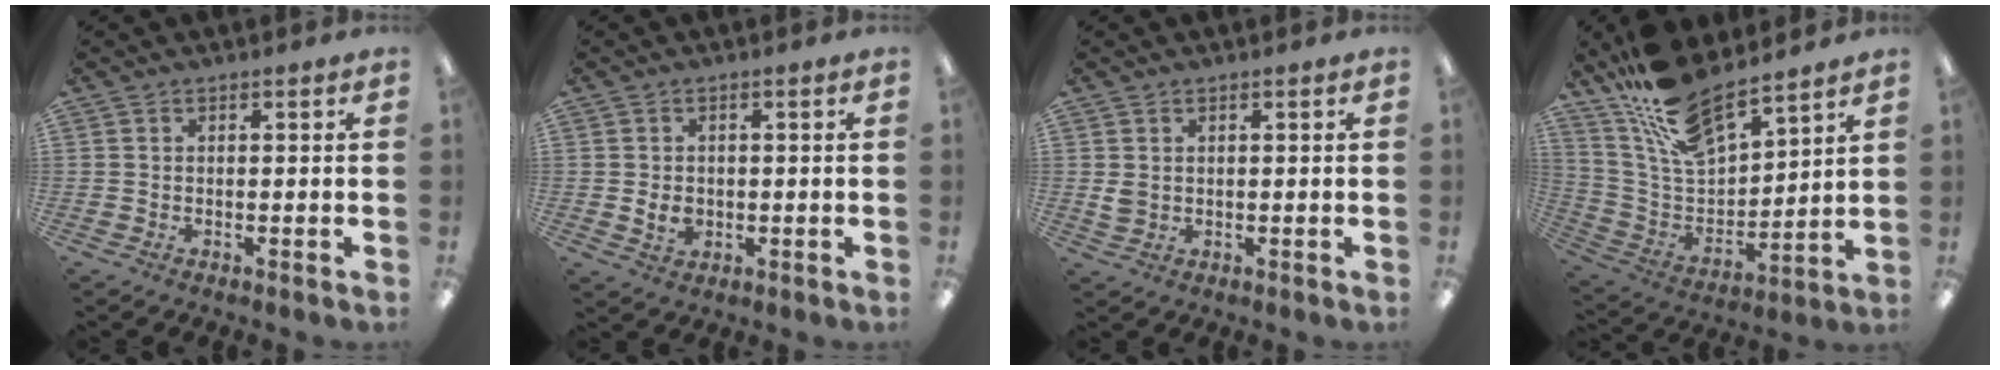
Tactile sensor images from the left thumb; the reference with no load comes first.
{"total": 3.4, "force": [-0.2, 2.7, 2.2], "torque": [-0.032, 0.002, -0.004]}
{"total": 2.2, "force": [0.7, 1.7, 1.3], "torque": [-0.018, 0.000, 0.012]}
{"total": 16.4, "force": [14.0, 4.9, 7.1], "torque": [-0.164, -0.085, 0.254]}